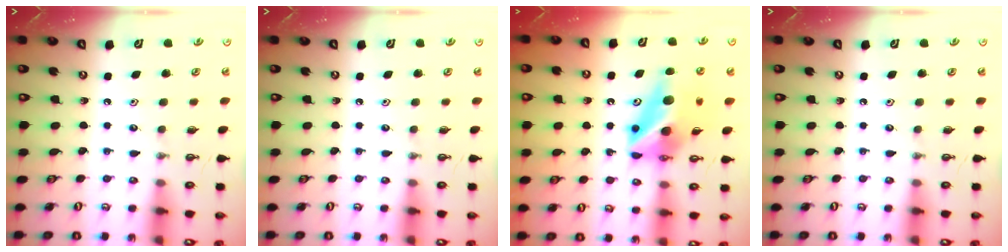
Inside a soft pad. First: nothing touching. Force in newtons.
{"total": 0.0}
{"total": 12.8, "press": 12.8, "slide": 1.3}
{"total": 0.0}